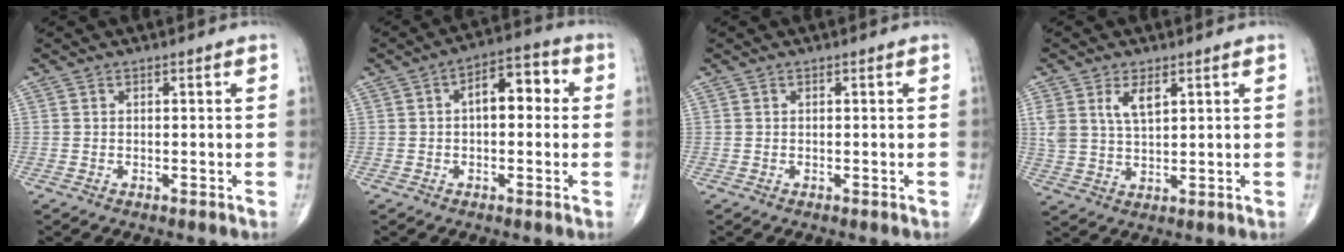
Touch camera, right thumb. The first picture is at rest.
{"total": 8.0, "force": [0.8, 4.3, 6.7], "torque": [-0.073, 0.029, 0.002]}
{"total": 0.0}
{"total": 5.7, "force": [2.7, 2.7, 4.3], "torque": [-0.081, -0.010, 0.059]}